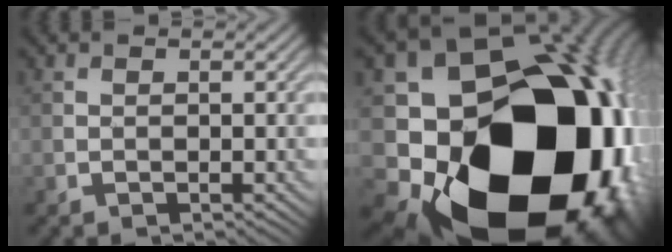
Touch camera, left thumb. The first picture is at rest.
{"total": 22.8, "force": [-5.9, 17.7, 13.1], "torque": [-0.247, -0.101, -0.061]}